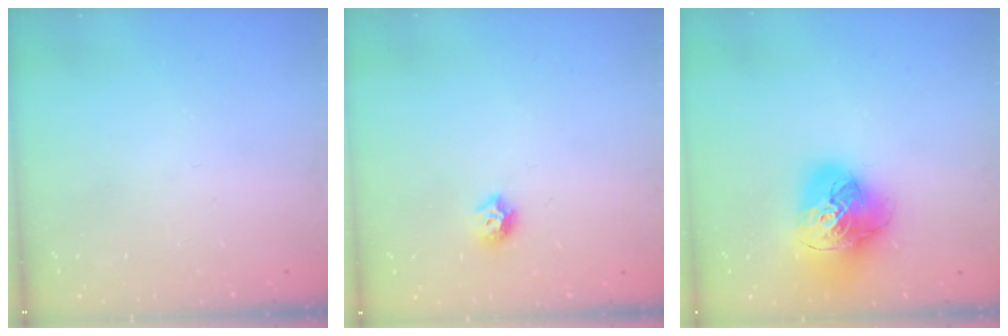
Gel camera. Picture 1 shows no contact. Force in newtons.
{"total": 6.4, "press": 6.4, "slide": 0.8}
{"total": 17.3, "press": 17.2, "slide": 2.0}